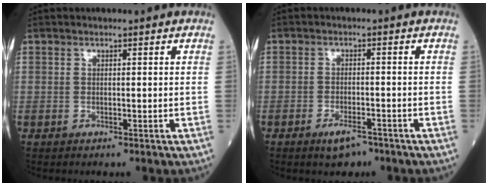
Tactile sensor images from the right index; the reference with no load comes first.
{"total": 3.5, "force": [-2.5, 1.3, 2.1], "torque": [-0.039, -0.001, -0.036]}